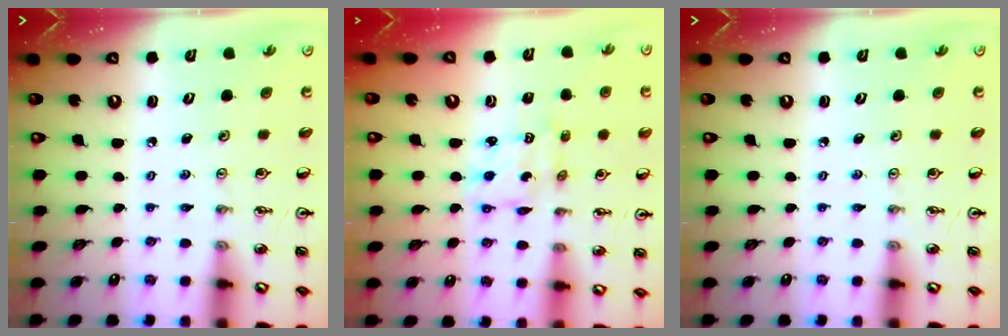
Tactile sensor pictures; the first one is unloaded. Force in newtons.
{"total": 3.8, "press": 3.7, "slide": 0.4}
{"total": 0.0}